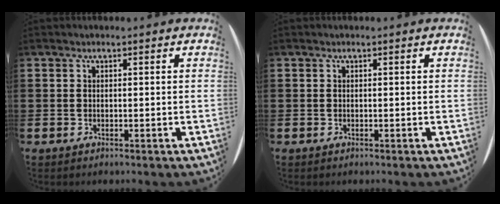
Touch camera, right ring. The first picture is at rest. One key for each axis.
{"total": 0.0}